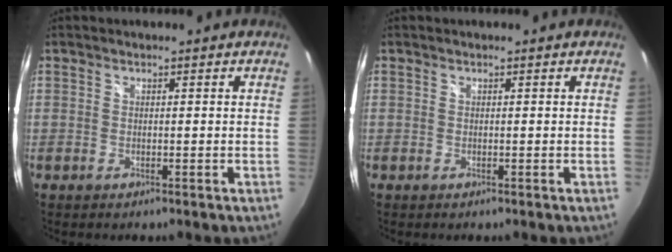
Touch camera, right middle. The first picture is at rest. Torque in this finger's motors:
{"motor_torque": [0.00, 0.00, 0.00, 0.00]}